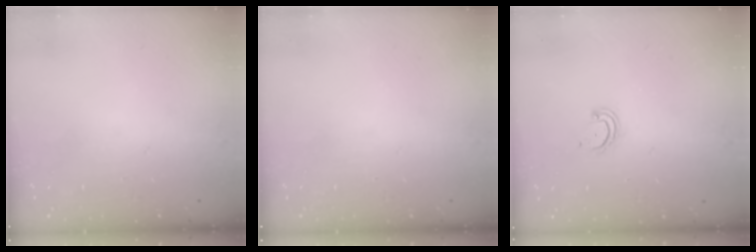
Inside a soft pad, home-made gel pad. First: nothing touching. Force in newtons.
{"total": 0.0}
{"total": 2.5, "press": 2.5, "slide": 0.2}